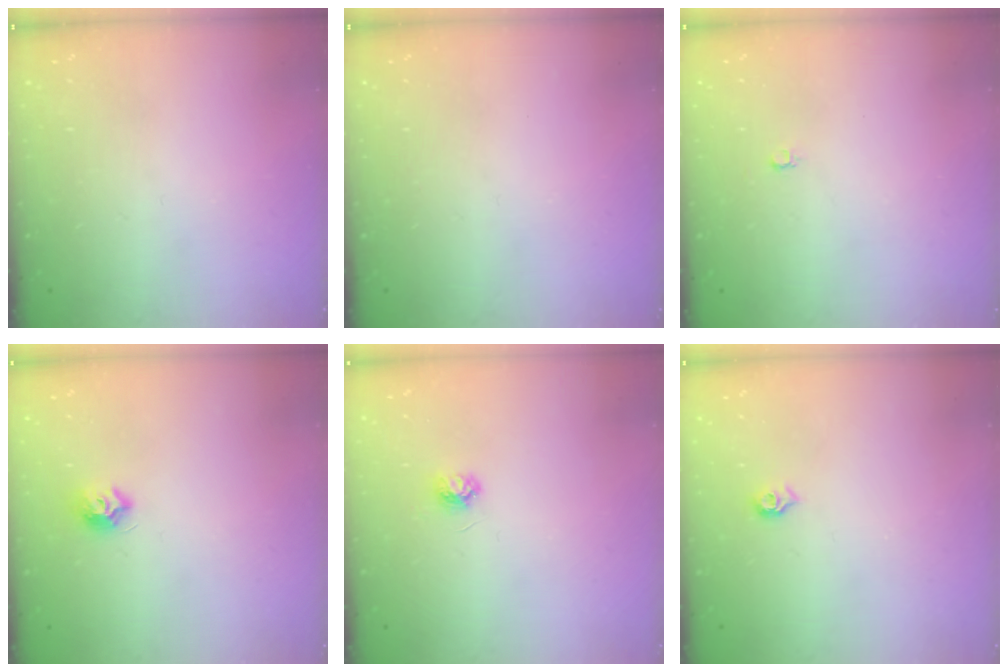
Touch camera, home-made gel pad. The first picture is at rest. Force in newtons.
{"total": 0.0}
{"total": 2.2, "press": 2.2, "slide": 0.2}
{"total": 8.2, "press": 8.2, "slide": 0.7}
{"total": 3.9, "press": 3.9, "slide": 0.5}
{"total": 5.3, "press": 5.2, "slide": 0.8}